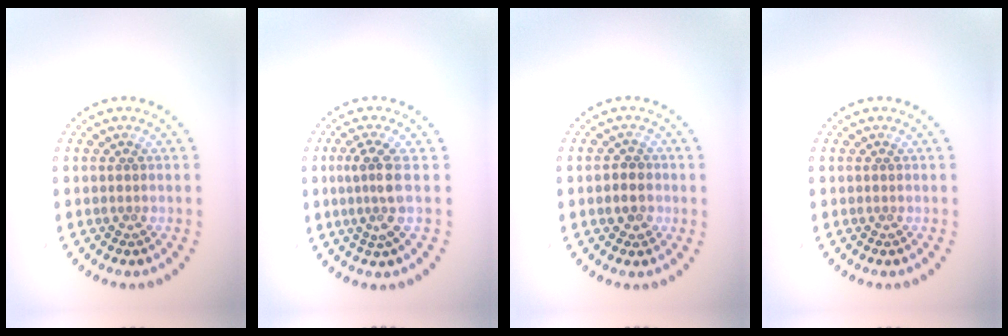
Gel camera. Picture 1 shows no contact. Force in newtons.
{"total": 2.7, "press": 2.1, "slide": 1.6}
{"total": 2.2, "press": 2.1, "slide": 0.7}
{"total": 0.0}